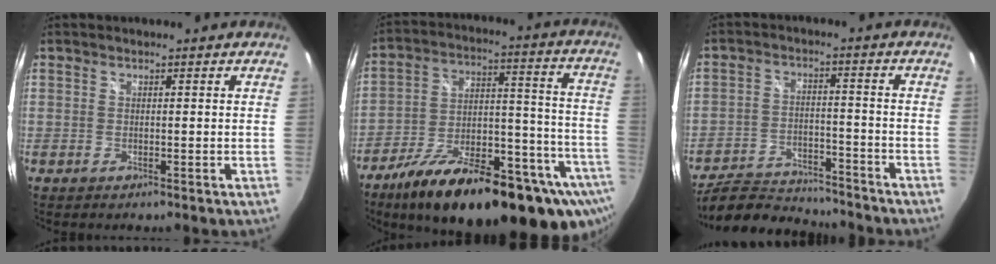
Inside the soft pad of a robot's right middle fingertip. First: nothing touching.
{"total": 31.7, "force": [-20.9, 10.9, 21.2], "torque": [-0.296, -0.015, -0.294]}
{"total": 14.6, "force": [-13.2, 3.8, 5.1], "torque": [-0.119, -0.006, -0.207]}